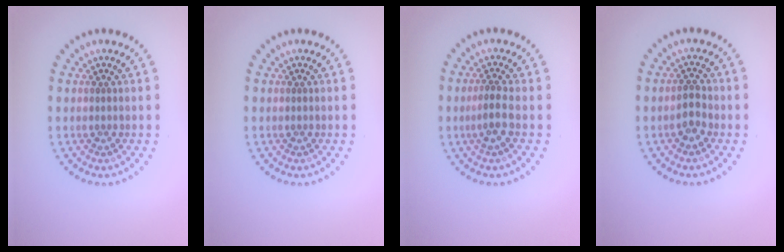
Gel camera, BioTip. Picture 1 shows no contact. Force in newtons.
{"total": 0.0}
{"total": 2.0, "press": 1.7, "slide": 1.1}
{"total": 1.9, "press": 1.8, "slide": 0.5}